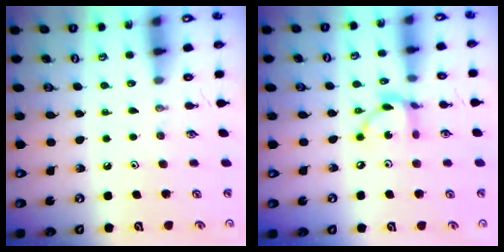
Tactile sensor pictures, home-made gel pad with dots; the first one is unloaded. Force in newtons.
{"total": 8.5, "press": 8.5, "slide": 0.4}